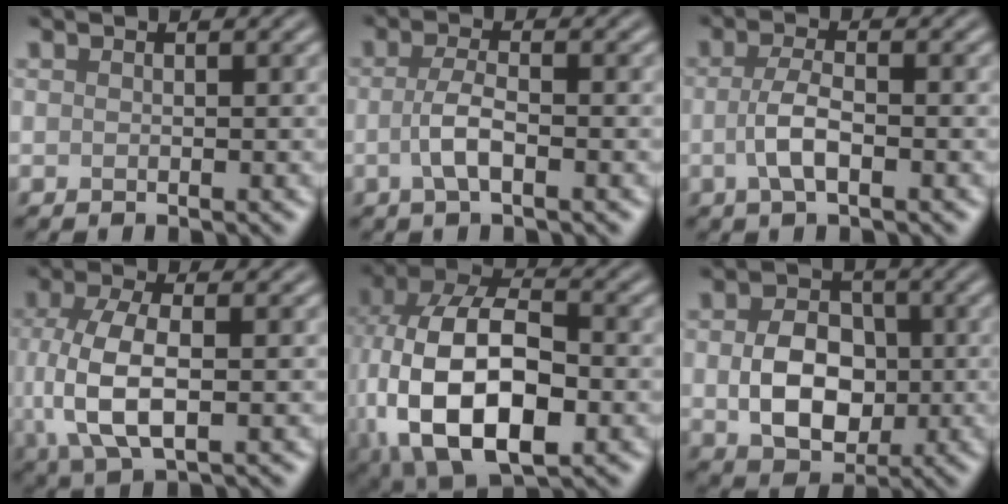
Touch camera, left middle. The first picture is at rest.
{"total": 2.7, "force": [-0.7, 0.8, 2.5], "torque": [-0.054, 0.000, -0.018]}
{"total": 3.0, "force": [-0.8, 1.0, 2.7], "torque": [-0.059, 0.000, -0.018]}
{"total": 6.8, "force": [-0.4, 3.3, 6.0], "torque": [-0.136, -0.003, -0.006]}
{"total": 15.6, "force": [-2.6, 9.2, 12.3], "torque": [-0.248, -0.007, -0.039]}
{"total": 6.4, "force": [-0.5, 4.7, 4.3], "torque": [-0.083, -0.006, -0.002]}